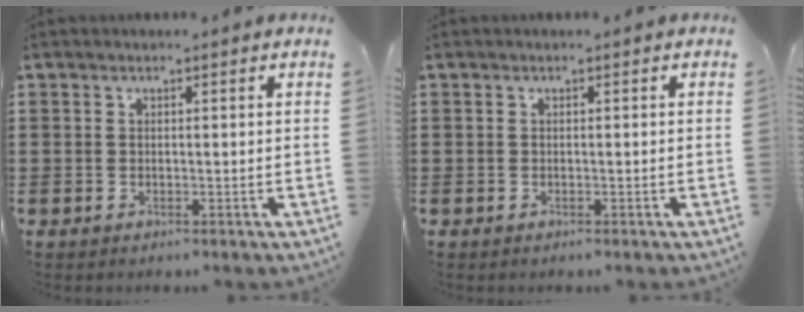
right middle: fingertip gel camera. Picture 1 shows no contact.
{"total": 0.0}